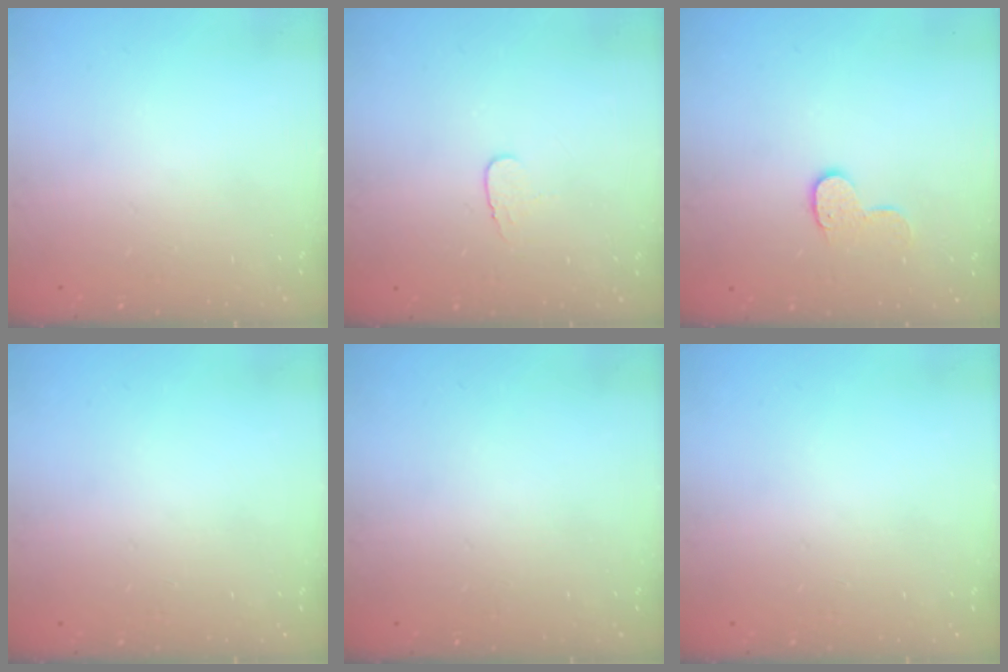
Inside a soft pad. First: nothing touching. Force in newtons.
{"total": 3.9, "press": 3.8, "slide": 0.4}
{"total": 6.9, "press": 6.9, "slide": 0.1}
{"total": 0.0}
{"total": 0.0}
{"total": 0.0}